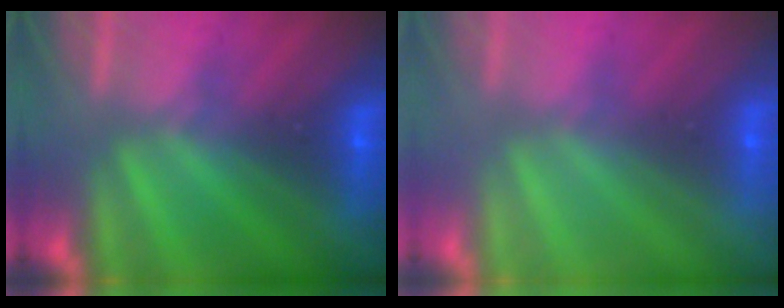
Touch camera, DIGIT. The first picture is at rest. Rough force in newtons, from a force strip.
{"total": 2.9}